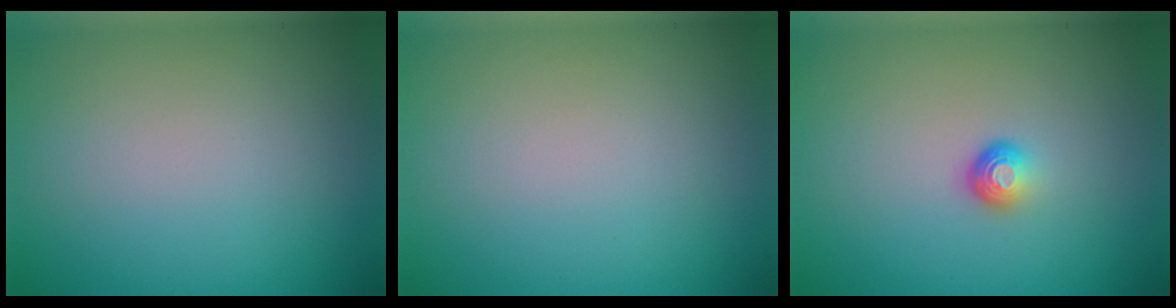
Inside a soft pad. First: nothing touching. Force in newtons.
{"total": 0.0}
{"total": 1.6, "press": 1.0, "slide": 1.2}